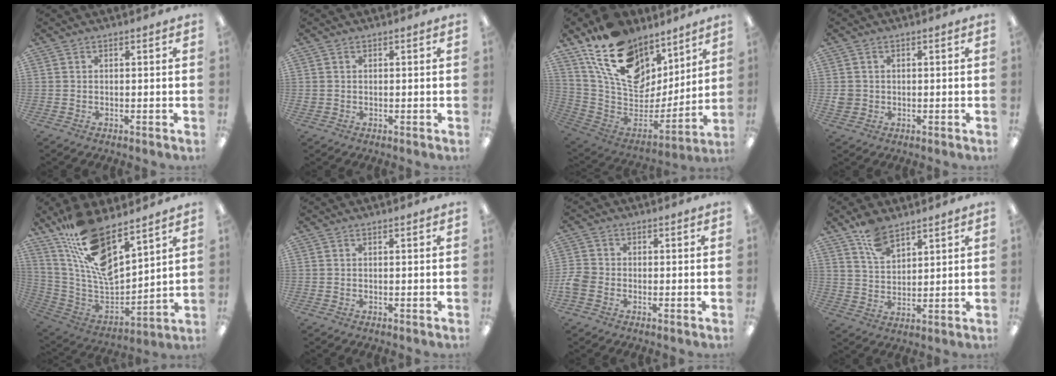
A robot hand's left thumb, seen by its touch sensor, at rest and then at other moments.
{"total": 0.9, "force": [0.2, 0.8, 0.2], "torque": [-0.004, 0.004, 0.003]}
{"total": 19.5, "force": [11.8, 12.0, 9.8], "torque": [-0.177, -0.079, 0.219]}
{"total": 2.6, "force": [0.1, 2.5, 0.7], "torque": [-0.015, 0.005, 0.001]}
{"total": 16.8, "force": [12.1, 5.6, 10.3], "torque": [-0.208, -0.087, 0.214]}
{"total": 0.0}
{"total": 4.2, "force": [-1.6, 3.2, 2.2], "torque": [-0.044, 0.009, -0.029]}
{"total": 7.9, "force": [5.8, 3.9, 3.7], "torque": [-0.073, -0.023, 0.108]}